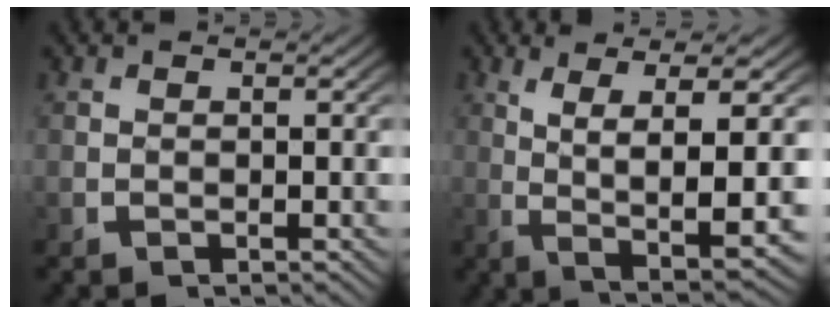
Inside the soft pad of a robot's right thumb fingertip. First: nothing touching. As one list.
[{"total": 8.8, "force": [-0.1, 2.8, 8.3], "torque": [-0.149, -0.020, 0.018]}]